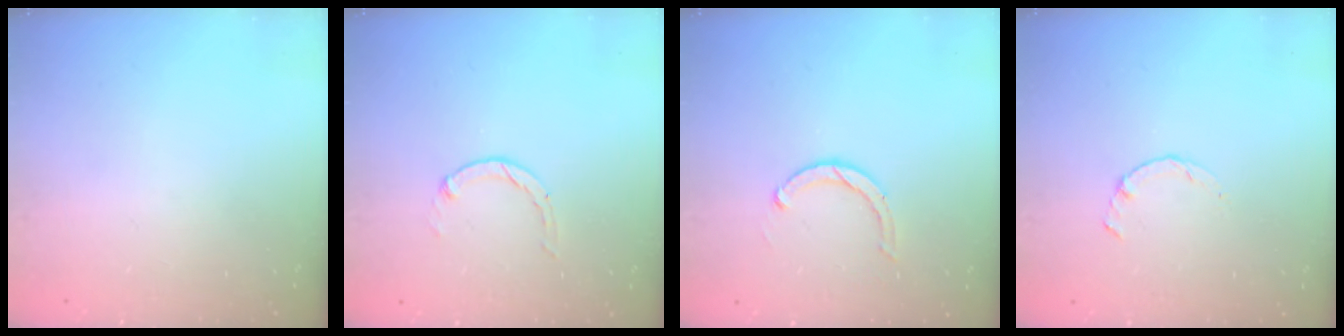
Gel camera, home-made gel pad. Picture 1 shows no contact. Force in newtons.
{"total": 0.8, "press": 0.7, "slide": 0.2}
{"total": 3.0, "press": 2.9, "slide": 0.5}
{"total": 0.8, "press": 0.7, "slide": 0.2}